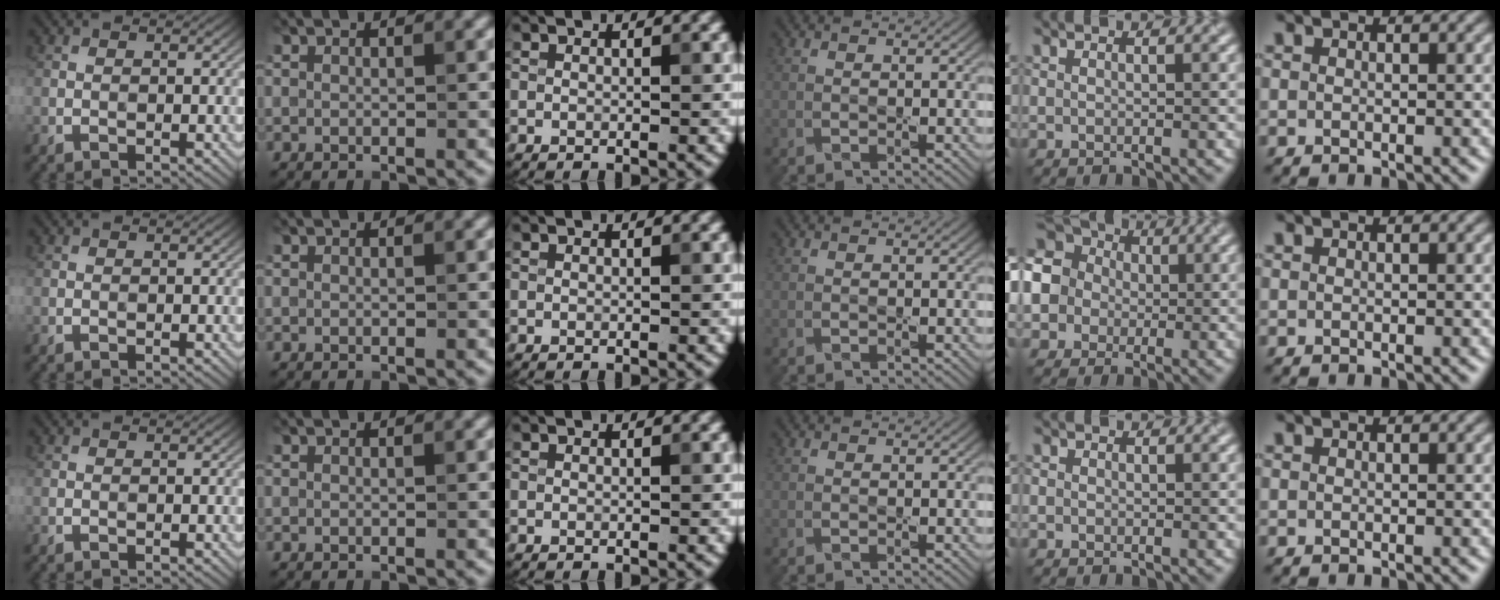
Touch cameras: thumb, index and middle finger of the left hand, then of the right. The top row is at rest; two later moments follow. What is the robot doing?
{"motion": "press", "object": "joystick"}